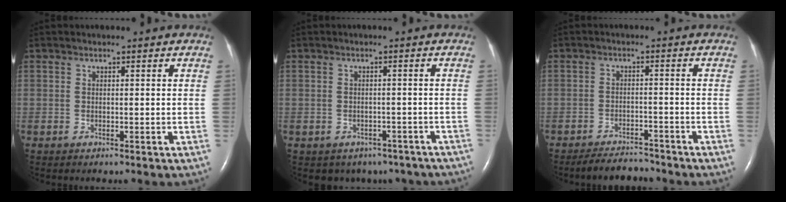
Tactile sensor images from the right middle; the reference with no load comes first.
{"total": 8.5, "force": [-6.6, 5.0, 2.0], "torque": [-0.025, 0.006, -0.064]}
{"total": 4.7, "force": [-4.5, 1.0, 0.8], "torque": [-0.017, -0.012, -0.075]}